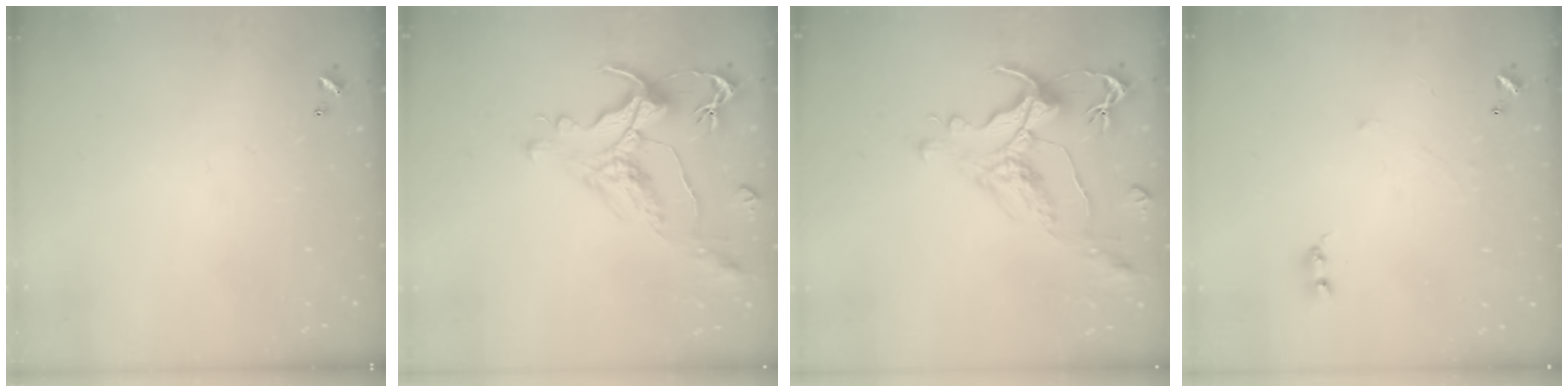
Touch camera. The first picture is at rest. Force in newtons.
{"total": 1.3, "press": 0.1, "slide": 1.3}
{"total": 1.3, "press": 0.1, "slide": 1.3}
{"total": 0.9, "press": 0.8, "slide": 0.3}